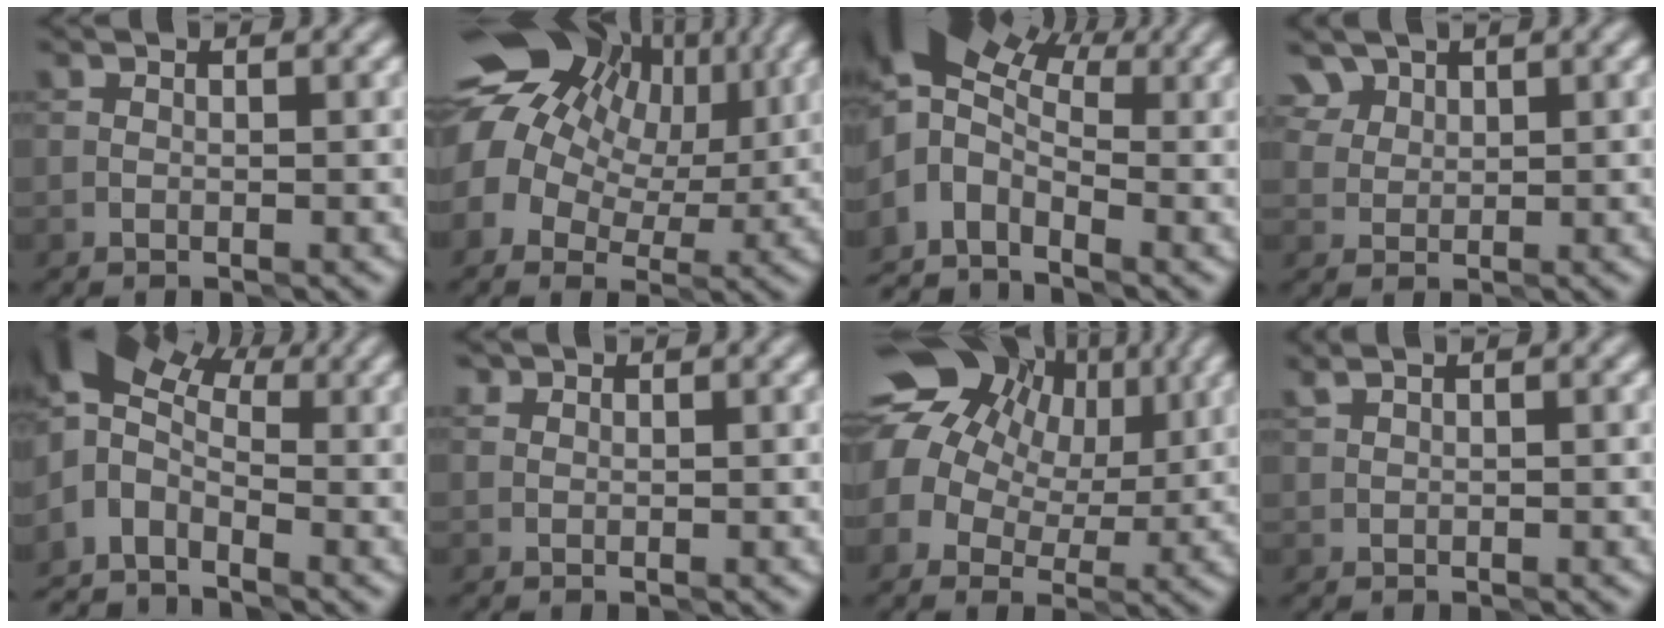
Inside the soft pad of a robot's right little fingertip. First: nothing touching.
{"total": 17.1, "force": [5.2, 12.8, 10.1], "torque": [-0.197, 0.038, 0.086]}
{"total": 7.6, "force": [-0.8, 4.8, 5.9], "torque": [-0.120, 0.004, -0.035]}
{"total": 3.7, "force": [2.6, 2.4, 1.3], "torque": [-0.043, 0.009, 0.057]}
{"total": 6.2, "force": [-1.0, 3.9, 4.7], "torque": [-0.092, 0.009, -0.041]}
{"total": 0.7, "force": [0.5, 0.4, 0.2], "torque": [-0.005, 0.000, 0.002]}
{"total": 15.3, "force": [5.1, 11.8, 8.4], "torque": [-0.167, 0.041, 0.079]}
{"total": 0.8, "force": [0.6, 0.2, 0.5], "torque": [-0.008, 0.006, 0.009]}